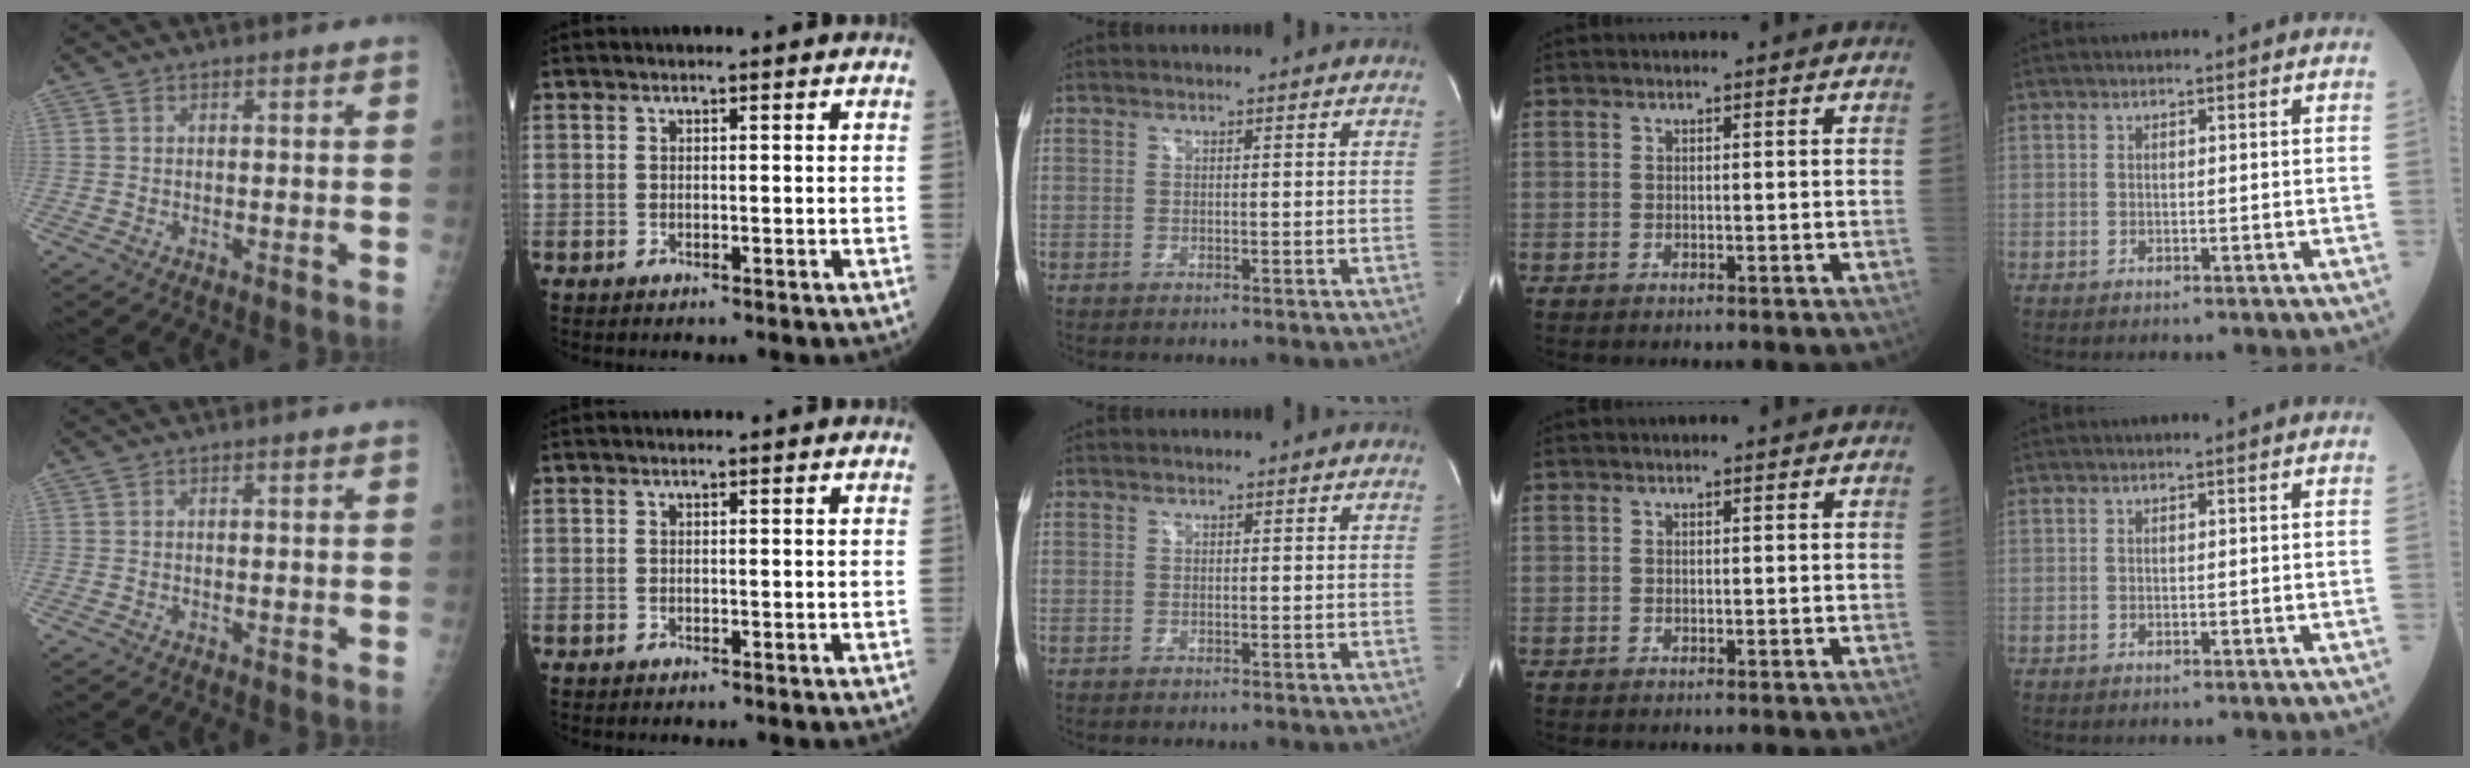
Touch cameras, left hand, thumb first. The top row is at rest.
{}